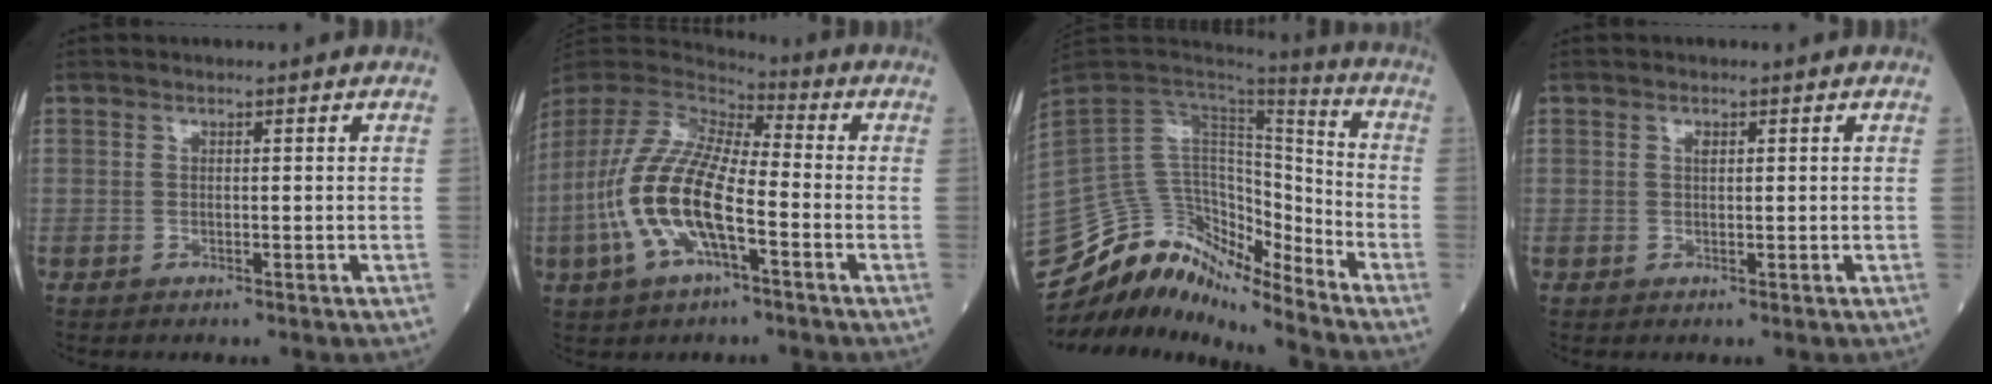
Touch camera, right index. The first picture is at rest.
{"total": 15.6, "force": [-4.6, 4.7, 14.1], "torque": [-0.309, -0.004, -0.090]}
{"total": 15.4, "force": [-14.8, 3.2, 3.3], "torque": [-0.053, 0.082, -0.260]}
{"total": 0.7, "force": [0.3, 0.3, 0.6], "torque": [-0.011, -0.002, 0.005]}